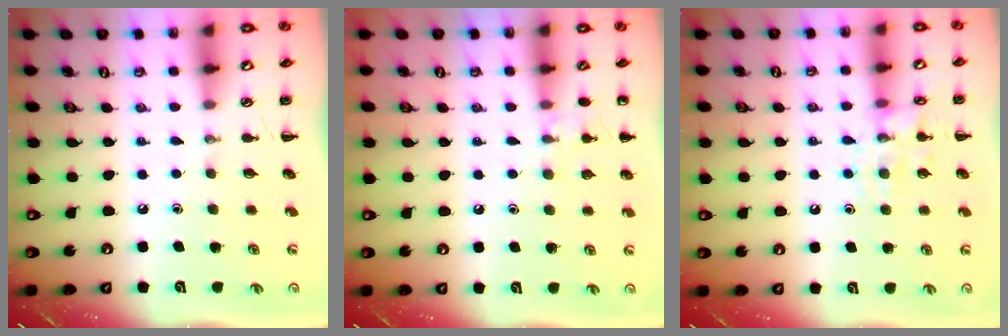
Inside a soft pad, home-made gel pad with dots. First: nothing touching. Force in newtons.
{"total": 7.0, "press": 6.6, "slide": 2.1}
{"total": 10.8, "press": 10.7, "slide": 0.6}